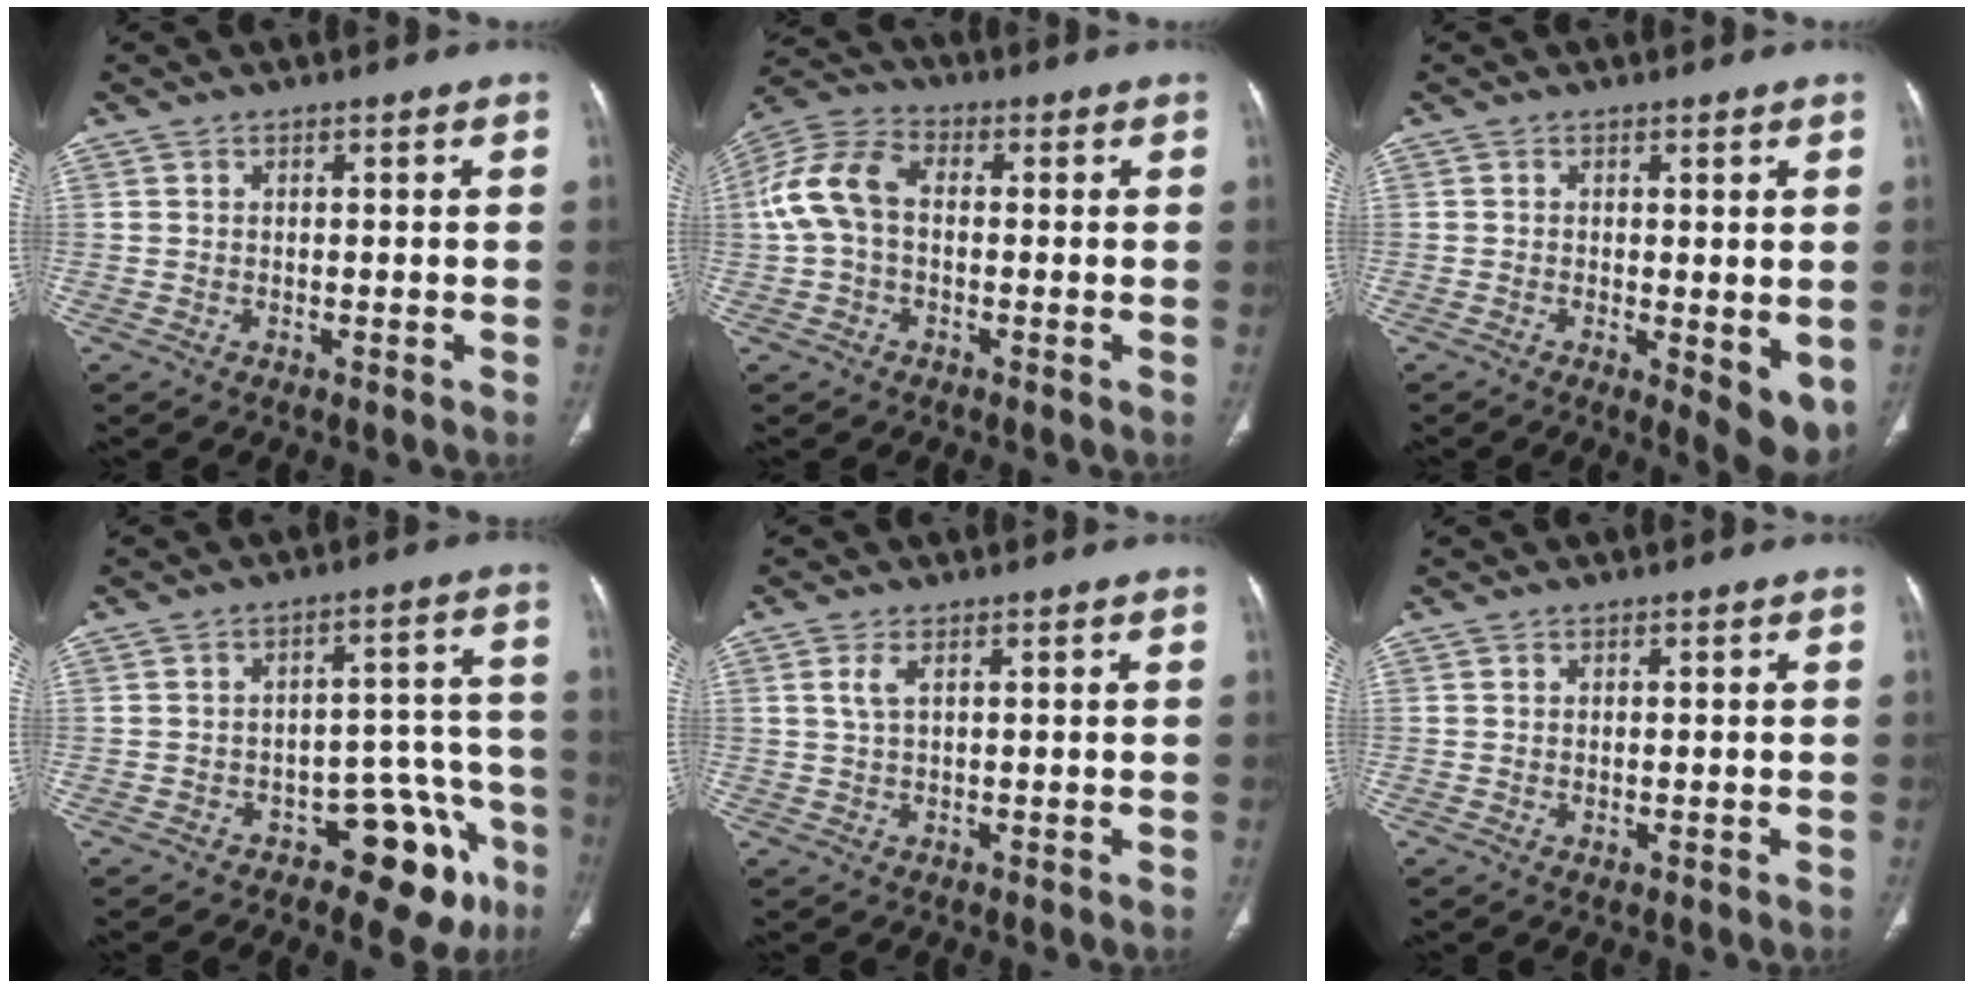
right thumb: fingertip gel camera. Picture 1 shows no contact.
{"total": 9.9, "force": [0.0, 6.5, 7.5], "torque": [-0.159, 0.031, -0.009]}
{"total": 7.0, "force": [-1.1, 2.7, 6.4], "torque": [-0.080, -0.019, -0.012]}
{"total": 11.9, "force": [-6.9, 6.2, 7.5], "torque": [-0.041, 0.073, -0.087]}
{"total": 2.1, "force": [0.8, 0.7, 1.8], "torque": [-0.050, 0.006, 0.022]}
{"total": 0.7, "force": [-0.1, 0.3, 0.6], "torque": [-0.013, -0.003, 0.000]}